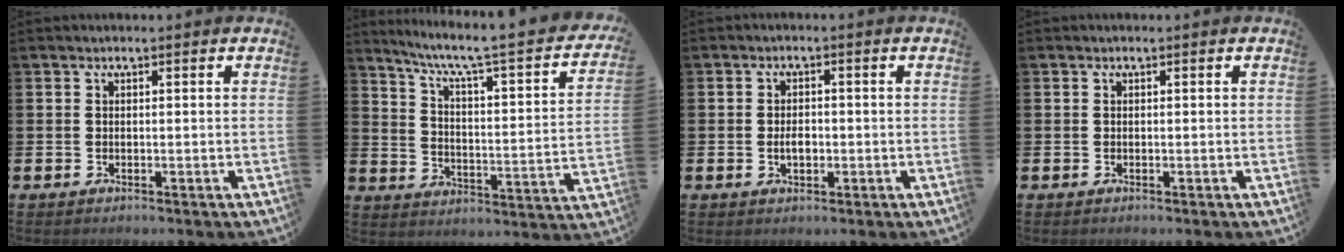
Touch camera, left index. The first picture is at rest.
{"total": 5.8, "force": [4.6, 0.5, 3.6], "torque": [-0.085, -0.048, 0.064]}
{"total": 2.2, "force": [-0.3, 1.4, 1.7], "torque": [-0.022, 0.001, -0.008]}
{"total": 0.0}